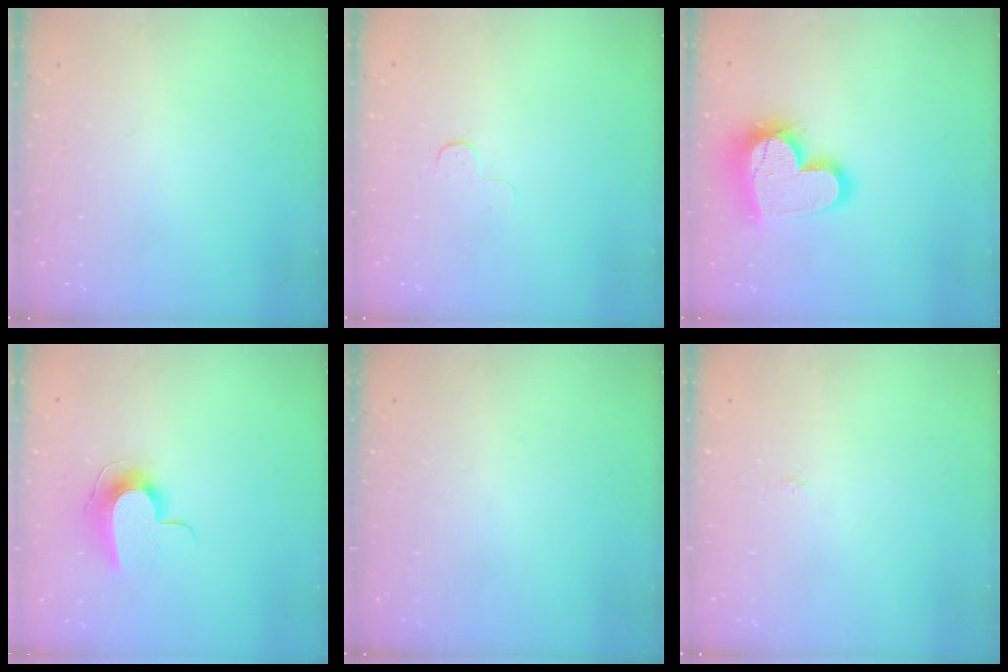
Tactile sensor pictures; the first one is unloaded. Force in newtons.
{"total": 3.9, "press": 3.8, "slide": 0.4}
{"total": 18.7, "press": 18.6, "slide": 1.4}
{"total": 9.9, "press": 9.9, "slide": 0.3}
{"total": 0.0}
{"total": 2.4, "press": 2.4, "slide": 0.3}